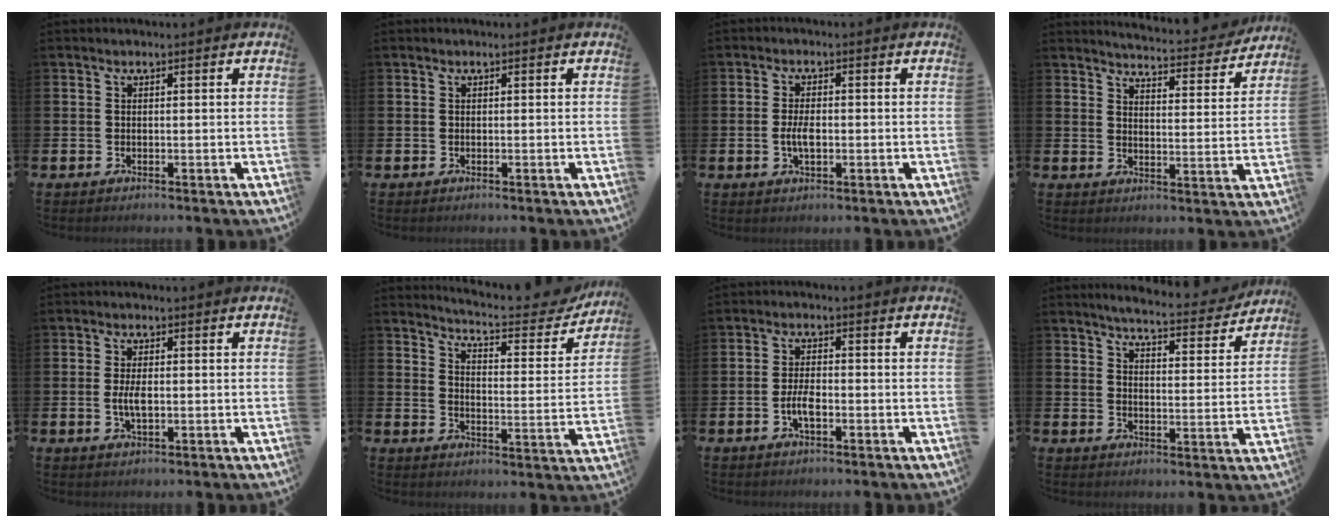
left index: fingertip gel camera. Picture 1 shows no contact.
{"total": 0.0}
{"total": 3.1, "force": [-0.4, 1.4, 2.8], "torque": [-0.042, -0.001, -0.010]}
{"total": 4.8, "force": [4.8, 0.4, 0.5], "torque": [-0.016, -0.041, 0.078]}
{"total": 3.1, "force": [-0.1, 1.3, 2.8], "torque": [-0.044, -0.001, -0.005]}
{"total": 5.6, "force": [5.4, 0.3, 1.4], "torque": [-0.037, -0.048, 0.086]}
{"total": 3.1, "force": [-0.9, 1.2, 2.8], "torque": [-0.055, 0.000, -0.020]}
{"total": 5.5, "force": [5.3, 0.3, 1.3], "torque": [-0.032, -0.040, 0.086]}